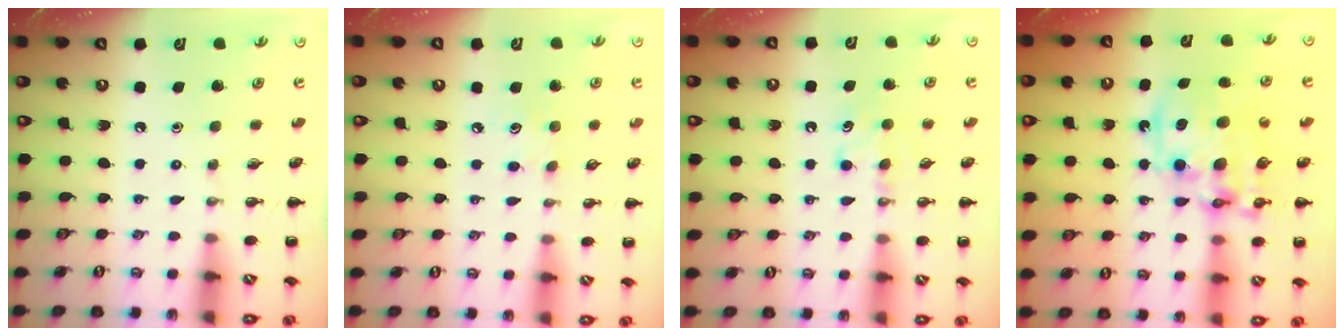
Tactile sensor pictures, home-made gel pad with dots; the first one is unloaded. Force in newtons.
{"total": 4.6, "press": 4.5, "slide": 1.2}
{"total": 6.4, "press": 6.2, "slide": 1.6}
{"total": 14.6, "press": 14.1, "slide": 3.6}